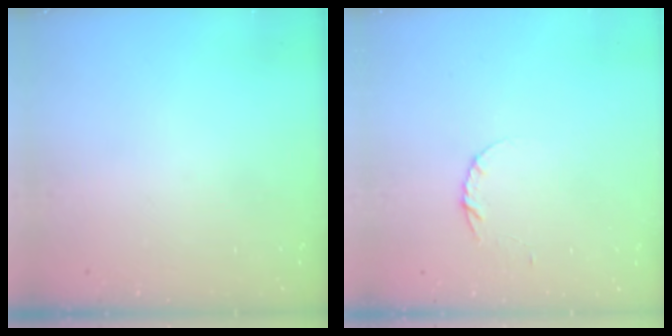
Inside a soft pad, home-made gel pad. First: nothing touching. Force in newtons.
{"total": 3.4, "press": 3.4, "slide": 0.4}